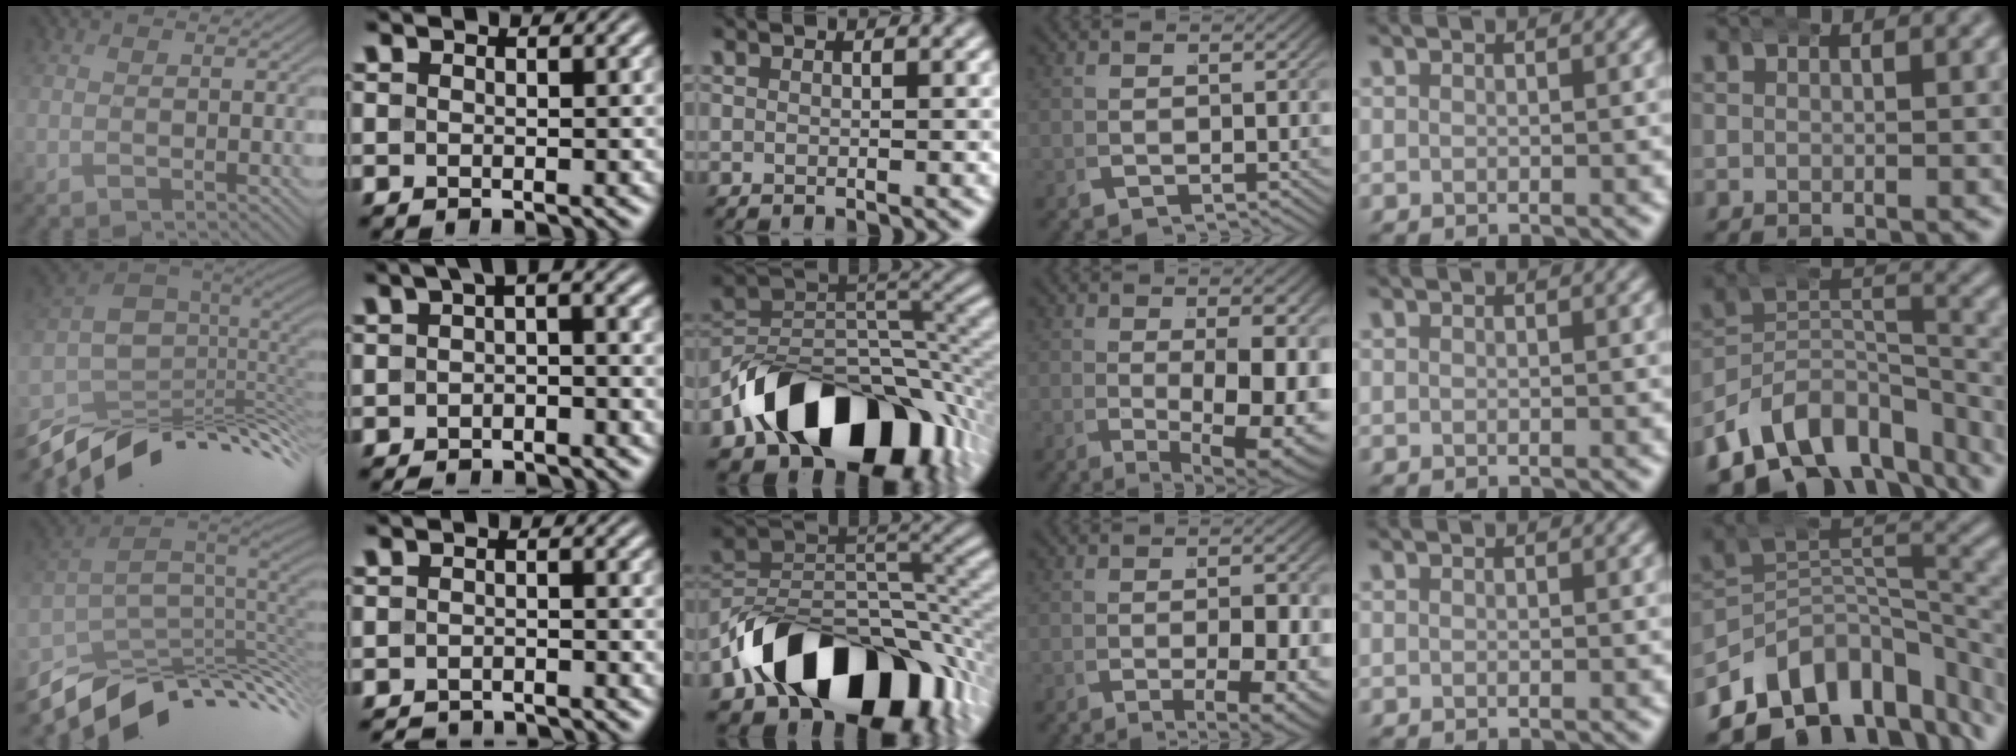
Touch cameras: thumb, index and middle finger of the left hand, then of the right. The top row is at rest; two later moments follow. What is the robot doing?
{"motion": "wrap", "object": "arm wrap"}